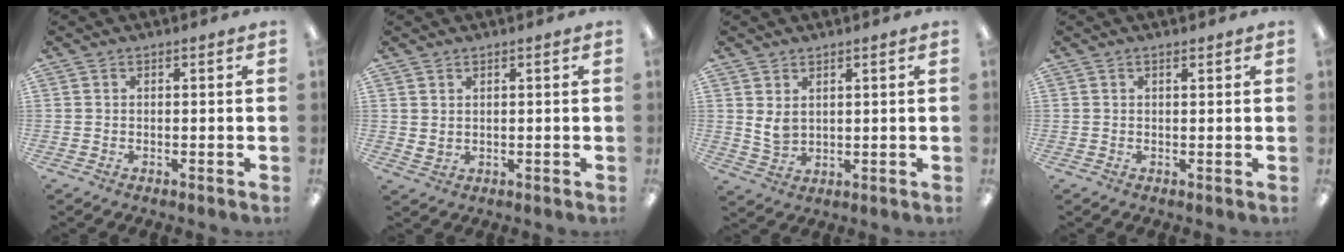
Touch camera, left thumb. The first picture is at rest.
{"total": 1.9, "force": [1.7, 0.6, 0.4], "torque": [-0.002, -0.008, 0.031]}
{"total": 4.6, "force": [2.2, 3.1, 2.6], "torque": [-0.068, -0.009, 0.040]}
{"total": 0.9, "force": [0.8, 0.1, 0.3], "torque": [-0.007, 0.000, 0.015]}